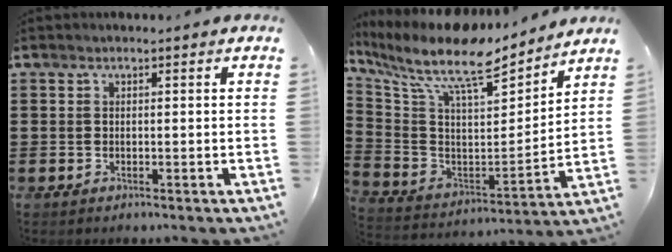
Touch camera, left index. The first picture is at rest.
{"total": 11.3, "force": [8.8, 2.7, 6.6], "torque": [-0.156, -0.059, 0.147]}